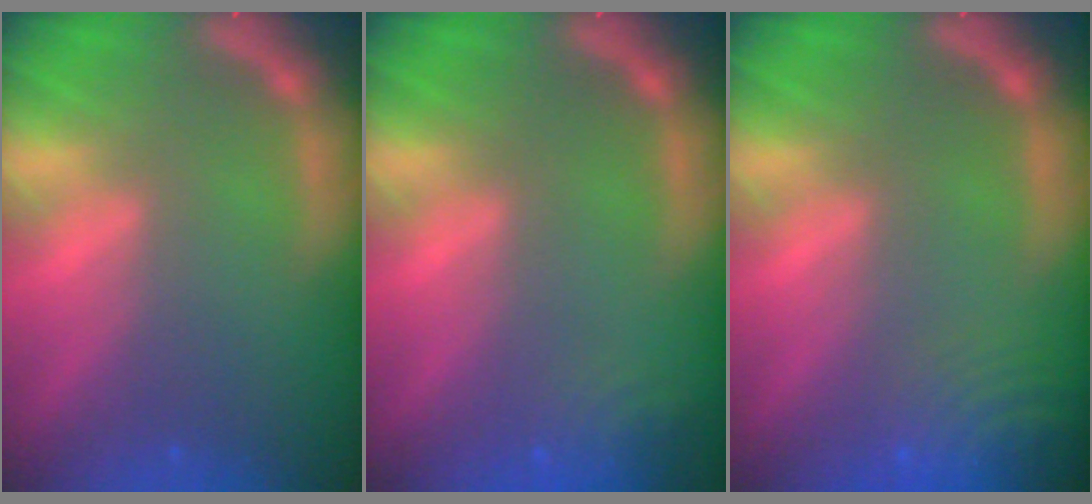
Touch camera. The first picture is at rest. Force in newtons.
{"total": 3.0}
{"total": 8.5}